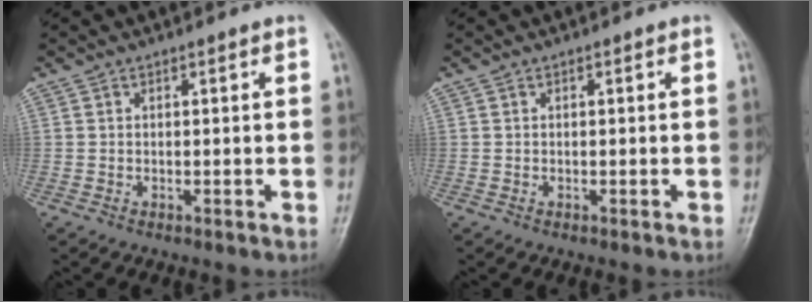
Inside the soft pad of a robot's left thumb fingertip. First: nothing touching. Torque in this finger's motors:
{"motor_torque": [0.00, 0.00, 0.00, 0.00, 0.00]}